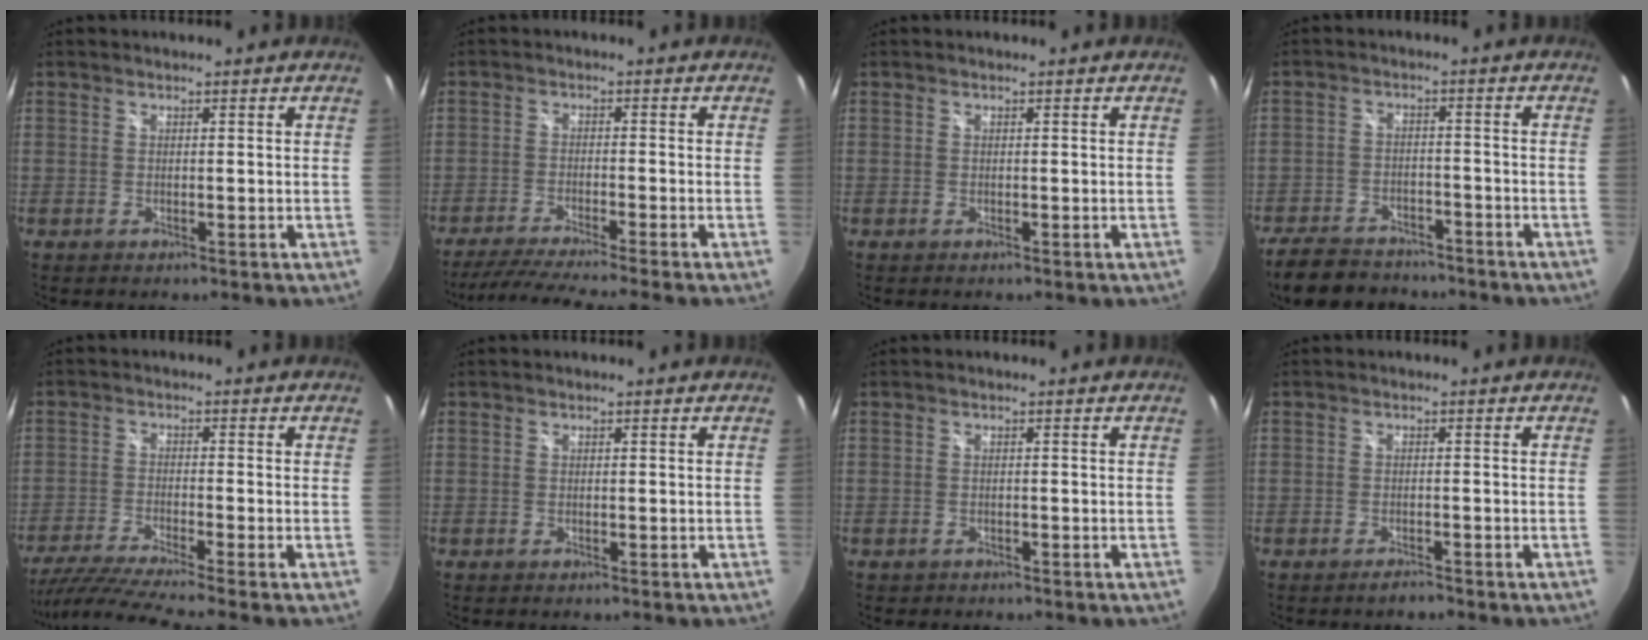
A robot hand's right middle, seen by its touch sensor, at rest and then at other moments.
{"total": 11.1, "force": [-9.8, -1.4, 5.1], "torque": [-0.110, -0.021, -0.162]}
{"total": 0.0}
{"total": 12.8, "force": [-10.4, 5.5, 4.8], "torque": [-0.127, -0.002, -0.159]}
{"total": 10.9, "force": [-9.0, -1.0, 6.1], "torque": [-0.131, -0.039, -0.156]}
{"total": 0.0}
{"total": 1.1, "force": [-0.8, 0.7, 0.2], "torque": [-0.009, 0.001, -0.010]}
{"total": 1.5, "force": [-1.4, 0.3, 0.5], "torque": [-0.013, 0.001, -0.021]}